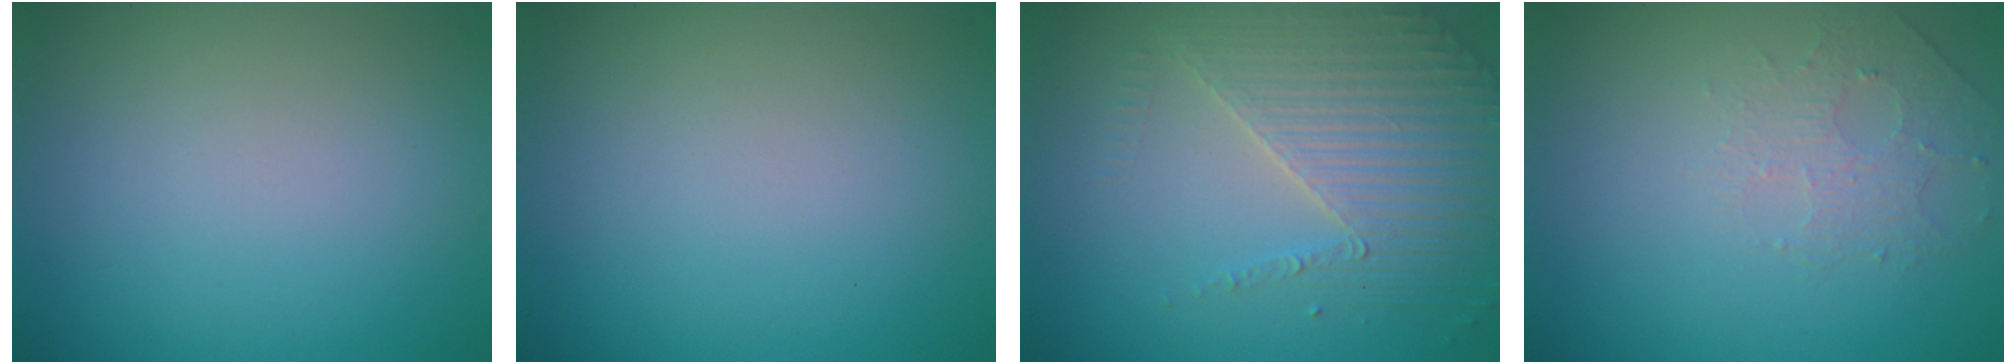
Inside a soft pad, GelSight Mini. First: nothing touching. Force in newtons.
{"total": 0.0}
{"total": 4.0, "press": 3.8, "slide": 1.3}
{"total": 1.5, "press": 1.0, "slide": 1.1}